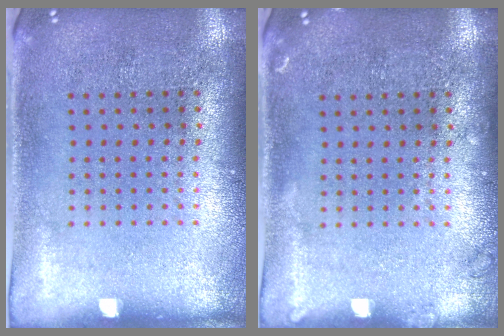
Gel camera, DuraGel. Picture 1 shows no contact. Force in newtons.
{"total": 0.7, "press": 0.7, "slide": 0.2}